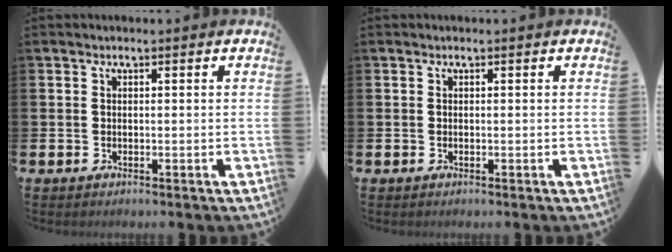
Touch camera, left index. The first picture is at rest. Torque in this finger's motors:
{"motor_torque": [0.06, 0.01, -0.03, -0.01]}